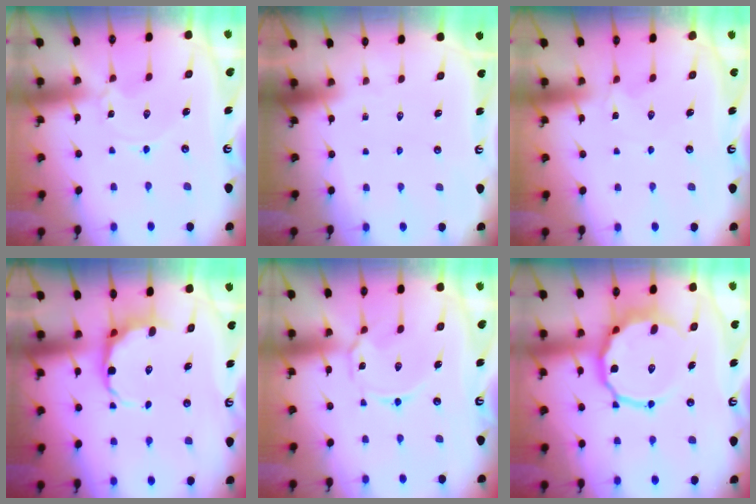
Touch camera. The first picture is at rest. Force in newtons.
{"total": 0.0}
{"total": 0.0}
{"total": 7.1, "press": 6.7, "slide": 2.2}
{"total": 4.7, "press": 4.7, "slide": 0.5}
{"total": 12.1, "press": 11.7, "slide": 3.0}